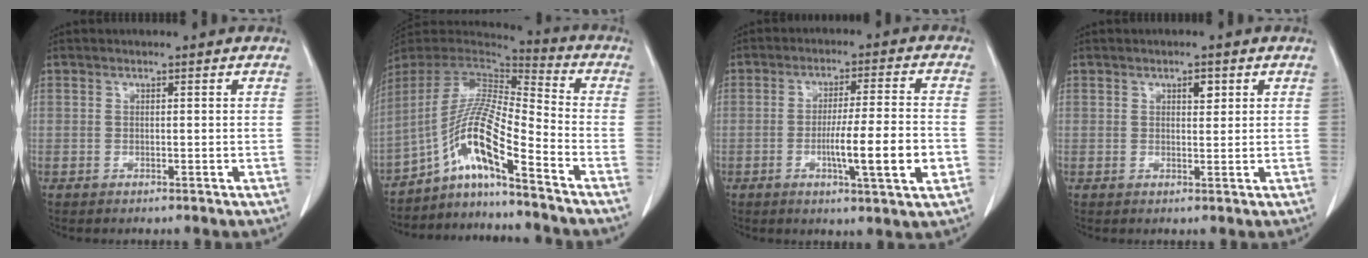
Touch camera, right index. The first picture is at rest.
{"total": 12.6, "force": [-7.7, -0.2, 10.0], "torque": [-0.193, 0.009, -0.144]}
{"total": 10.4, "force": [-2.8, 0.1, 10.0], "torque": [-0.159, -0.007, -0.046]}
{"total": 2.0, "force": [1.0, 0.9, 1.5], "torque": [-0.019, -0.002, 0.013]}